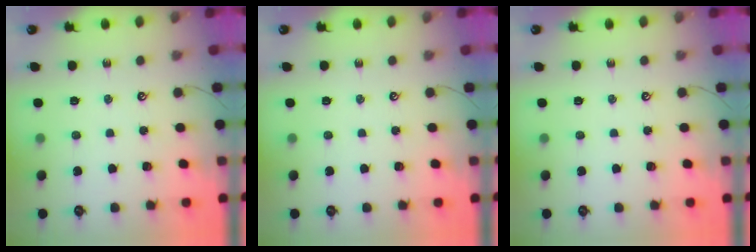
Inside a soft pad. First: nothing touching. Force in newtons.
{"total": 0.0}
{"total": 0.0}